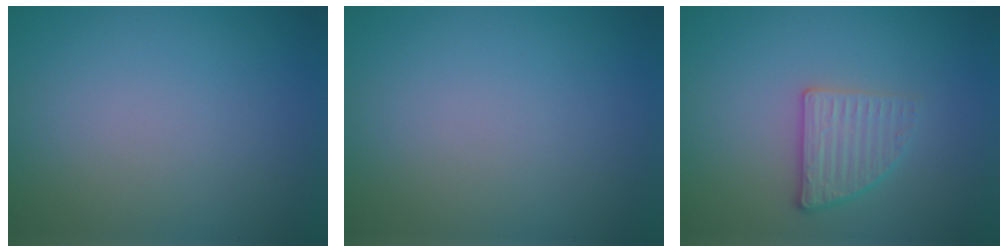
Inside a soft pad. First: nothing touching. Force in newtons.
{"total": 0.0}
{"total": 2.7, "press": 2.4, "slide": 1.1}